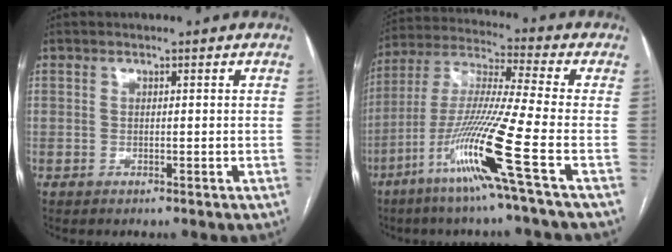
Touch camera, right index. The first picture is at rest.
{"total": 15.9, "force": [-7.0, -2.1, 14.1], "torque": [-0.287, -0.027, -0.139]}